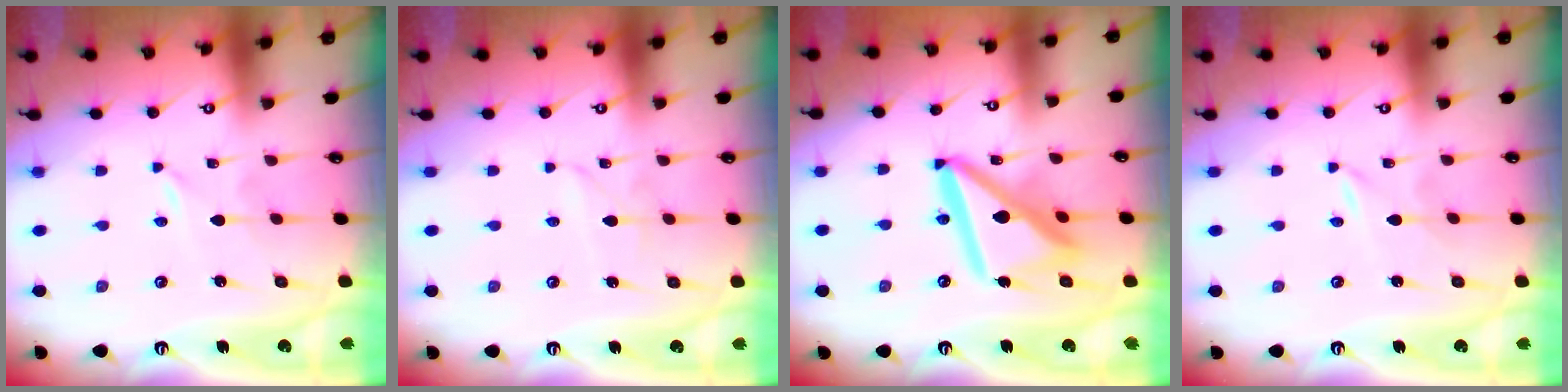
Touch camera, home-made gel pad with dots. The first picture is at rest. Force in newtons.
{"total": 1.7, "press": 1.7, "slide": 0.2}
{"total": 15.4, "press": 15.3, "slide": 1.7}
{"total": 0.0}